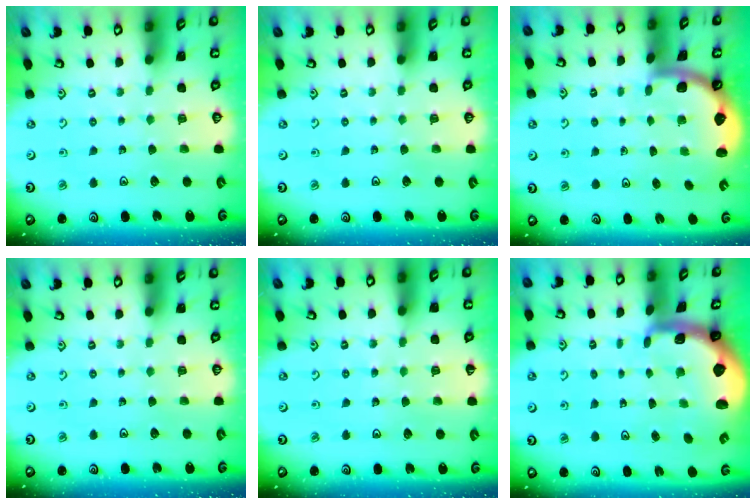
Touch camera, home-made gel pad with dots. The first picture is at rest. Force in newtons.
{"total": 0.0}
{"total": 1.6, "press": 1.6, "slide": 0.1}
{"total": 0.0}
{"total": 3.0, "press": 3.0, "slide": 0.2}
{"total": 2.7, "press": 1.7, "slide": 2.1}